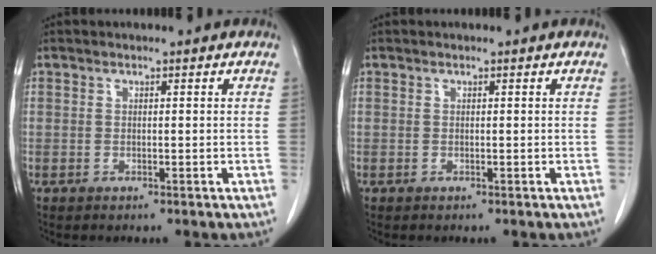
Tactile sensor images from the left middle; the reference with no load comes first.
{"total": 0.0}